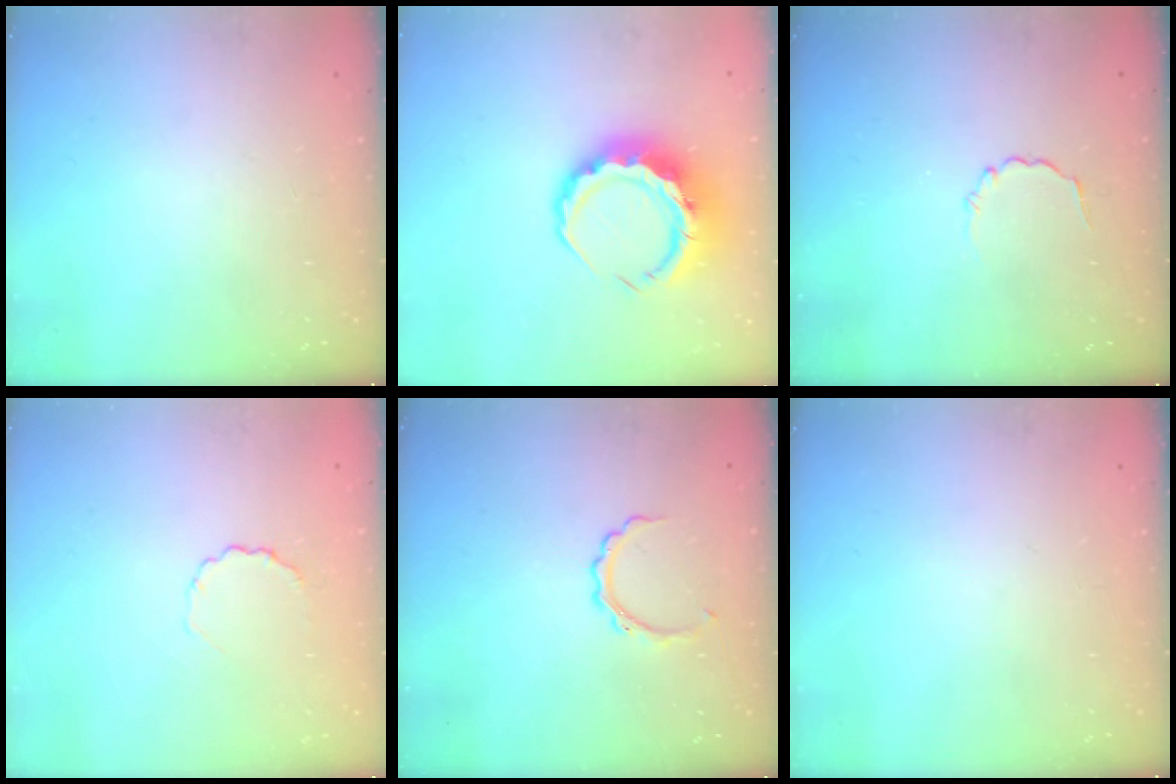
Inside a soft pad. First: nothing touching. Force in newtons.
{"total": 9.3, "press": 9.1, "slide": 1.7}
{"total": 2.1, "press": 1.9, "slide": 0.9}
{"total": 2.6, "press": 2.3, "slide": 1.0}
{"total": 4.6, "press": 4.5, "slide": 0.7}
{"total": 0.0}